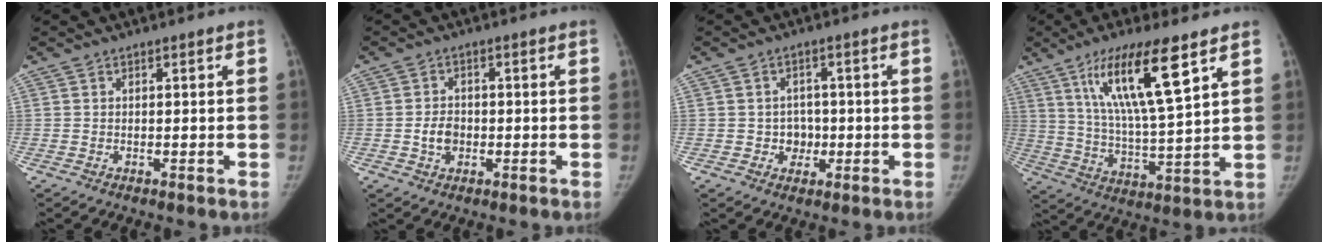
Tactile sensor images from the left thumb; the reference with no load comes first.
{"total": 3.4, "force": [-0.7, 2.6, 2.1], "torque": [-0.027, 0.006, -0.011]}
{"total": 3.6, "force": [-0.6, 3.3, 1.3], "torque": [0.009, 0.008, -0.008]}
{"total": 16.1, "force": [8.3, 2.5, 13.5], "torque": [-0.244, -0.041, 0.156]}